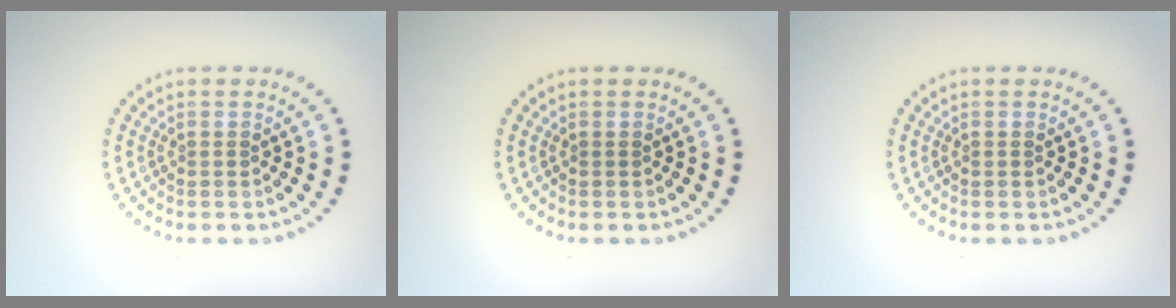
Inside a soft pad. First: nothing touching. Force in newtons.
{"total": 0.0}
{"total": 0.0}